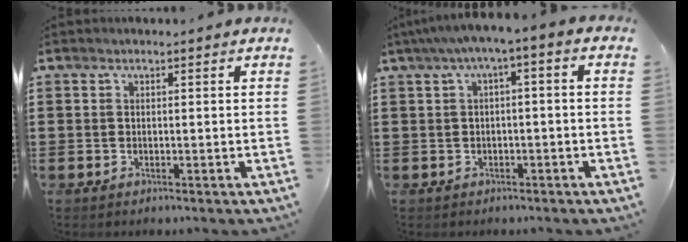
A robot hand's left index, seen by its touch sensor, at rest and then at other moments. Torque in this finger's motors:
{"motor_torque": [2.14, 0.00, 0.52, 0.21]}